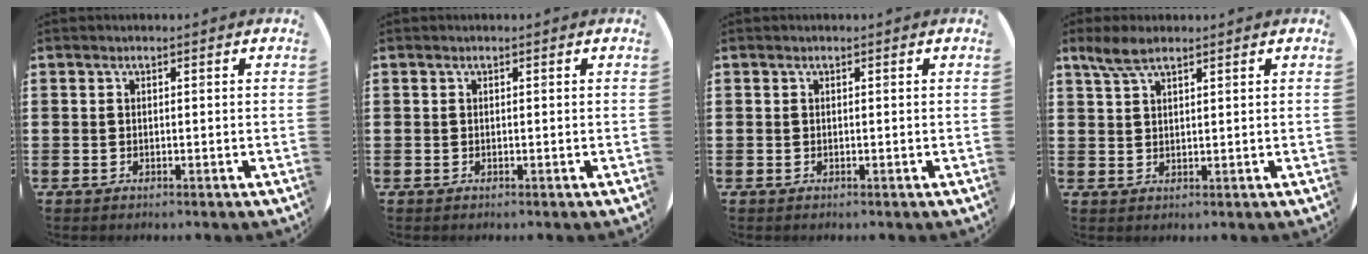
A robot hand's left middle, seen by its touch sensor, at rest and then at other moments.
{"total": 0.0}
{"total": 0.0}
{"total": 3.8, "force": [2.8, 1.2, 2.3], "torque": [-0.051, 0.005, 0.052]}